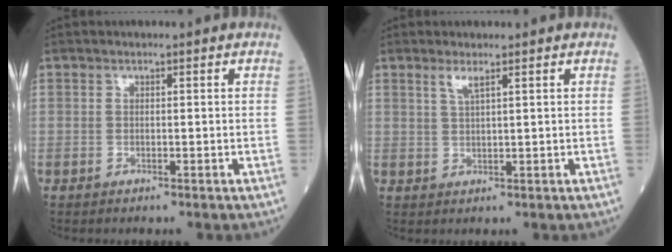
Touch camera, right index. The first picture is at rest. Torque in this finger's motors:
{"motor_torque": [-0.02, 0.01, 0.00, 0.01]}